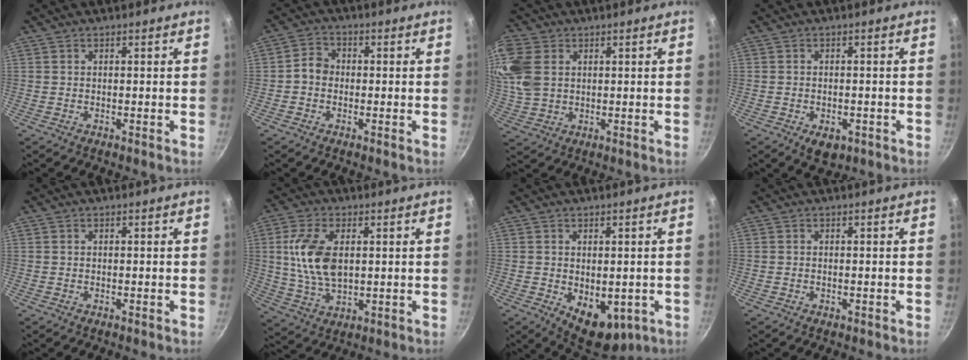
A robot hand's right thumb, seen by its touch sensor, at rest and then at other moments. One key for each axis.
{"total": 3.8, "fx": -0.6, "fy": 3.2, "fz": 1.9, "tx": -0.020, "ty": 0.017, "tz": -0.022}
{"total": 9.4, "fx": 2.2, "fy": 6.8, "fz": 6.1, "tx": -0.129, "ty": -0.007, "tz": 0.042}
{"total": 4.8, "fx": -1.9, "fy": 3.1, "fz": 3.2, "tx": -0.034, "ty": 0.007, "tz": -0.017}
{"total": 0.0}
{"total": 11.5, "fx": 1.7, "fy": 6.3, "fz": 9.4, "tx": -0.178, "ty": -0.006, "tz": 0.033}
{"total": 9.6, "fx": -1.9, "fy": 6.1, "fz": 7.1, "tx": -0.069, "ty": -0.013, "tz": -0.008}
{"total": 0.5, "fx": -0.1, "fy": 0.3, "fz": 0.4, "tx": -0.004, "ty": 0.000, "tz": -0.003}